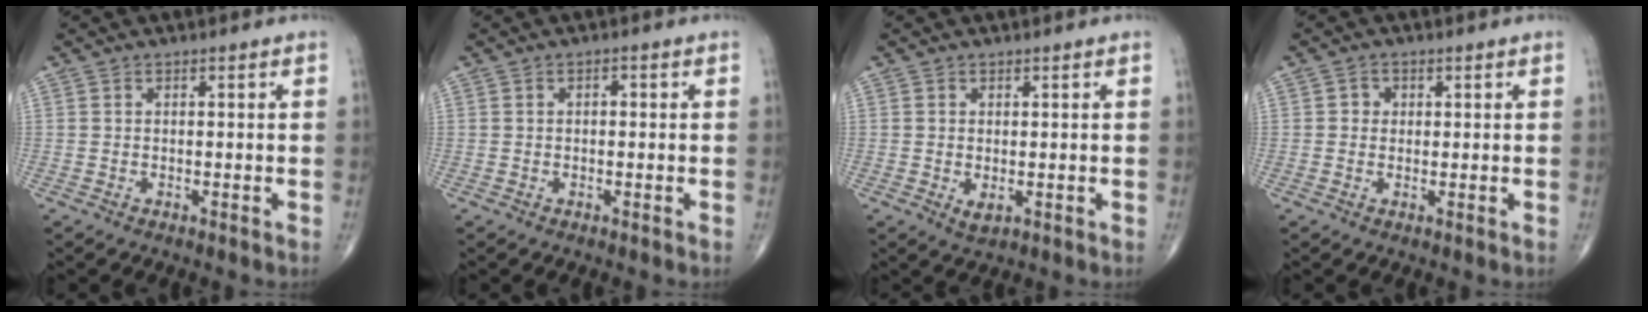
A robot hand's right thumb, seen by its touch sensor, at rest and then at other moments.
{"total": 1.0, "force": [0.1, 0.5, 0.8], "torque": [-0.009, 0.002, 0.000]}
{"total": 1.9, "force": [-0.2, 1.0, 1.5], "torque": [-0.026, -0.007, 0.002]}
{"total": 1.9, "force": [0.4, 1.7, 0.6], "torque": [0.002, 0.001, 0.004]}